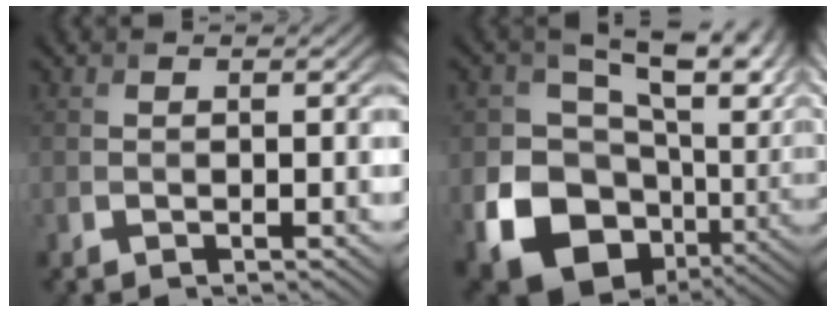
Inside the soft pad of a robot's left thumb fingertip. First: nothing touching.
{"total": 18.7, "force": [0.0, 12.7, 13.7], "torque": [-0.236, -0.039, 0.046]}